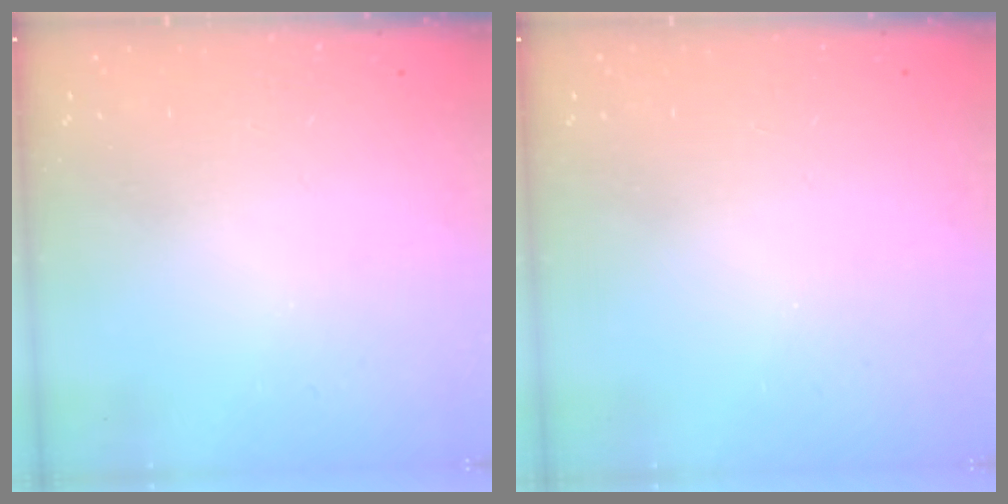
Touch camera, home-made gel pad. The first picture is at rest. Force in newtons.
{"total": 0.0}